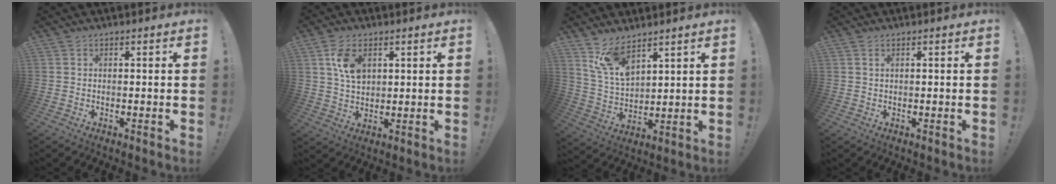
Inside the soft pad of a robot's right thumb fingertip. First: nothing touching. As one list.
[{"total": 8.6, "force": [3.4, 5.6, 5.6], "torque": [-0.089, -0.004, 0.066]}, {"total": 11.1, "force": [8.3, 5.1, 5.3], "torque": [-0.119, -0.042, 0.166]}, {"total": 1.0, "force": [0.6, 0.4, 0.7], "torque": [-0.011, 0.000, 0.009]}]